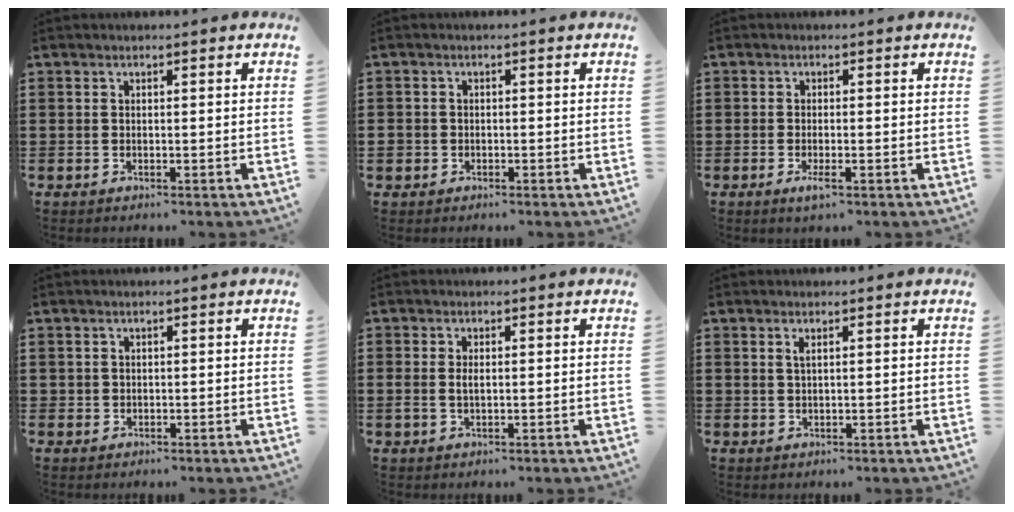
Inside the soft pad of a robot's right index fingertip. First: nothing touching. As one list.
[{"total": 1.4, "force": [-0.8, 1.1, 0.3], "torque": [-0.010, 0.001, -0.019]}, {"total": 2.0, "force": [-0.9, 0.3, 1.8], "torque": [-0.037, -0.008, -0.017]}, {"total": 0.6, "force": [0.0, 0.6, 0.1], "torque": [-0.003, 0.003, -0.002]}, {"total": 1.6, "force": [0.0, 0.8, 1.4], "torque": [-0.028, 0.005, -0.001]}, {"total": 0.9, "force": [0.4, 0.2, 0.8], "torque": [-0.018, 0.001, 0.006]}]